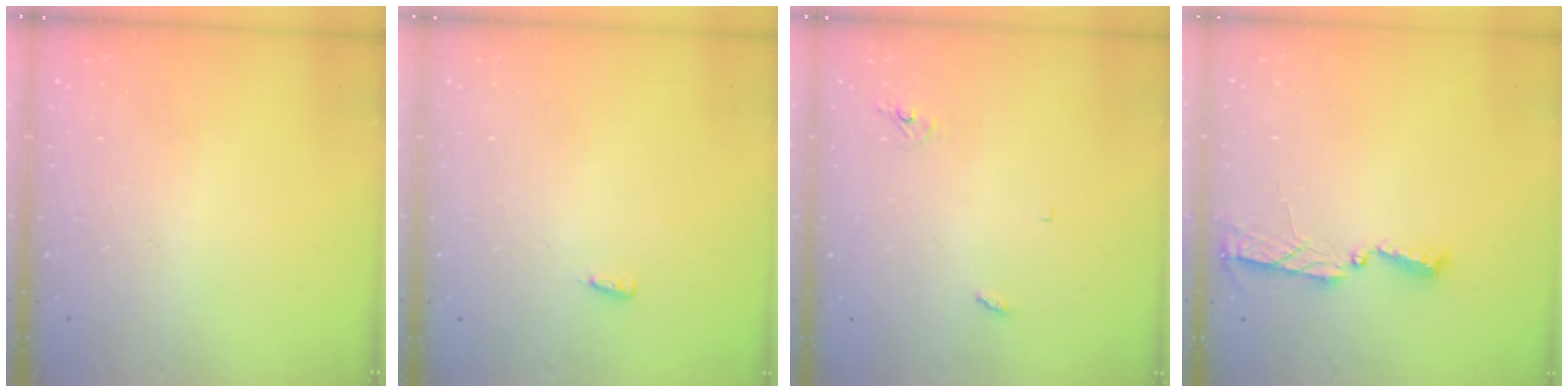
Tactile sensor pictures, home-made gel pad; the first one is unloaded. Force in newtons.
{"total": 2.7, "press": 2.6, "slide": 0.9}
{"total": 2.9, "press": 2.9, "slide": 0.2}
{"total": 4.0, "press": 4.0, "slide": 0.5}